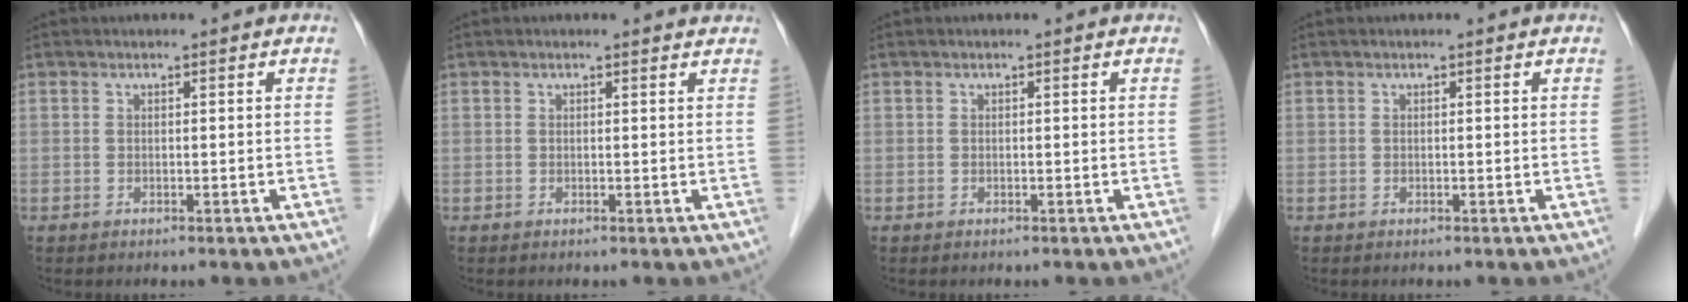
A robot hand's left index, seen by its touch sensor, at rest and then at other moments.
{"total": 1.0, "force": [1.0, 0.3, 0.1], "torque": [-0.012, -0.004, 0.002]}
{"total": 0.0}
{"total": 0.0}